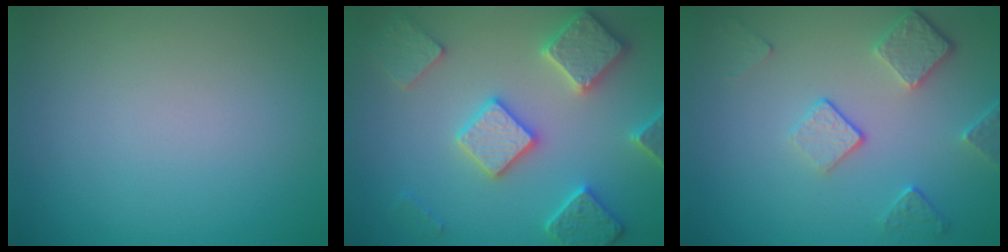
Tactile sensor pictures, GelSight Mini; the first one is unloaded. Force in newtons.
{"total": 5.8, "press": 5.6, "slide": 1.2}
{"total": 3.7, "press": 2.9, "slide": 2.4}